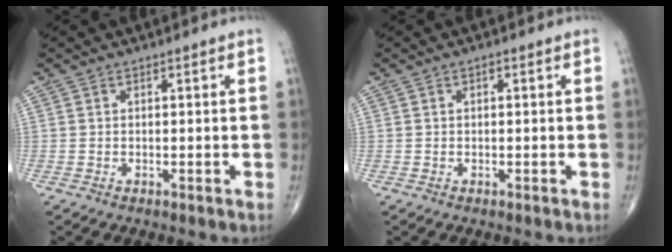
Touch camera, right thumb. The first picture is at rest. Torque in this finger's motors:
{"motor_torque": [-0.07, -0.07, 0.07, 0.11, 0.01]}